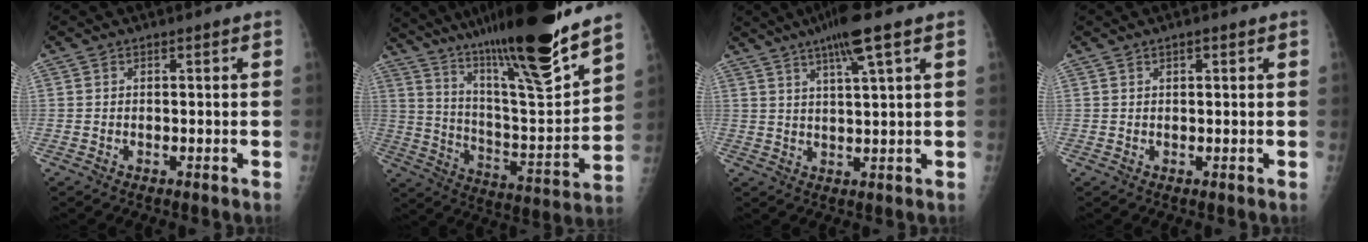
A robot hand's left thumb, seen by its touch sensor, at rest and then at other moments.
{"total": 28.1, "force": [21.1, 3.2, 18.2], "torque": [-0.279, -0.089, 0.344]}
{"total": 8.5, "force": [5.0, 0.3, 6.9], "torque": [-0.122, -0.010, 0.084]}
{"total": 1.3, "force": [0.7, 0.4, 1.0], "torque": [-0.014, 0.000, 0.010]}